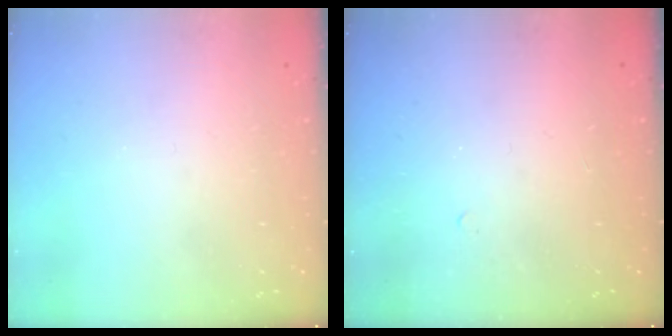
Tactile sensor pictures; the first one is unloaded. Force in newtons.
{"total": 4.6, "press": 4.5, "slide": 0.6}